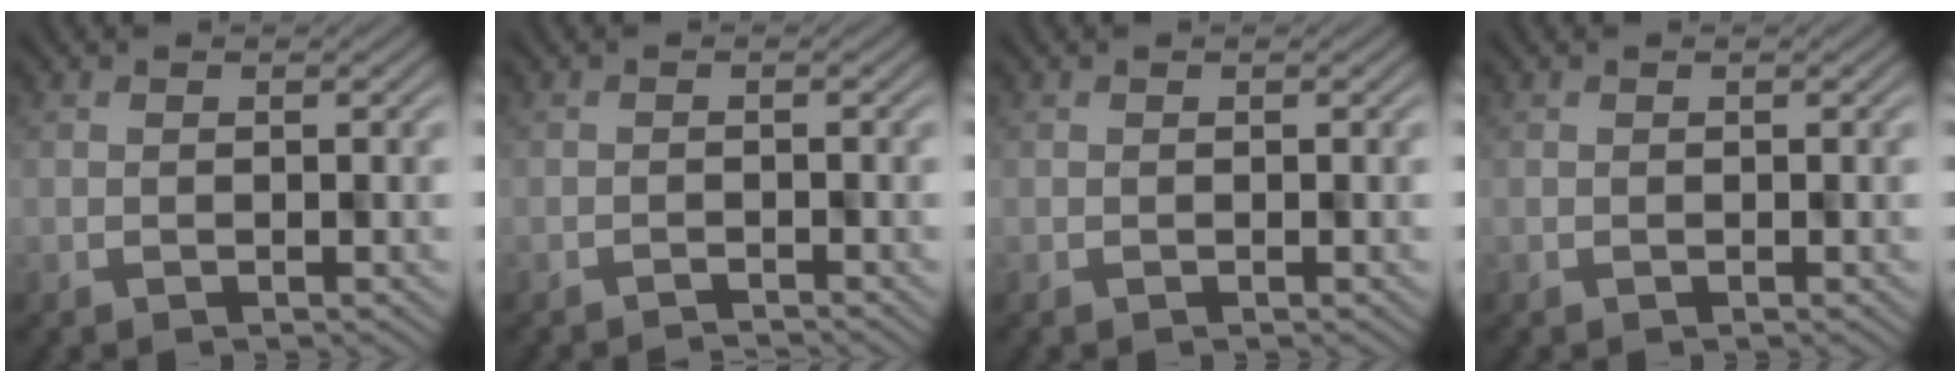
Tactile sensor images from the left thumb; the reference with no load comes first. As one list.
[{"total": 1.1, "force": [-1.1, 0.0, 0.1], "torque": [0.003, 0.003, -0.022]}, {"total": 0.0}, {"total": 0.0}]